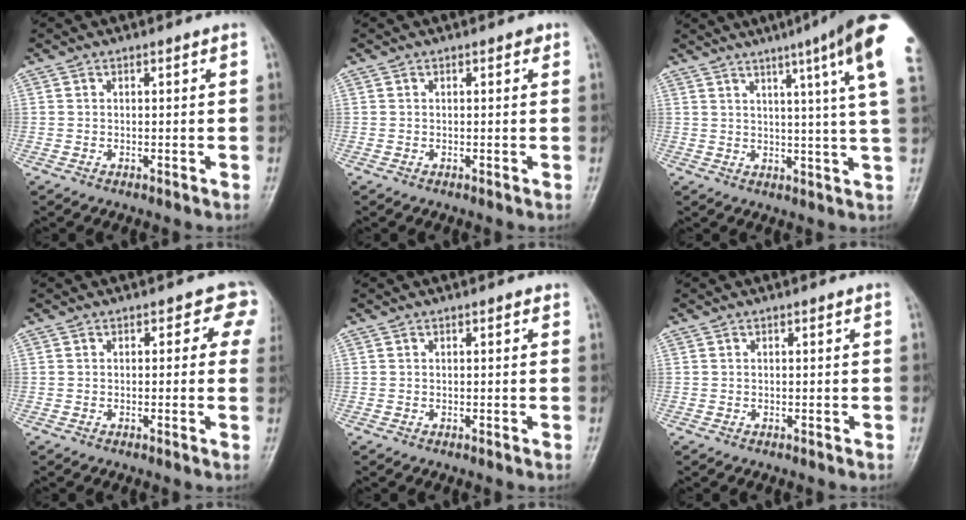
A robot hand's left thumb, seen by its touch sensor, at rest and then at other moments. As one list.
[{"total": 0.8, "force": [0.3, 0.4, 0.5], "torque": [0.000, 0.001, 0.000]}, {"total": 17.0, "force": [9.5, 0.0, 14.2], "torque": [-0.179, -0.037, 0.101]}, {"total": 3.5, "force": [1.3, 2.6, 2.0], "torque": [0.025, 0.002, -0.006]}, {"total": 0.0}, {"total": 0.0}]